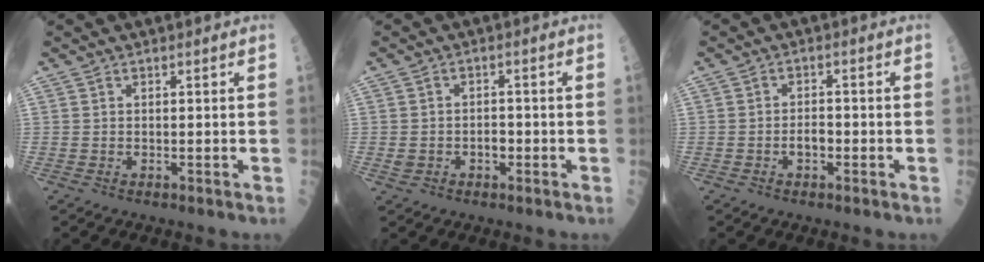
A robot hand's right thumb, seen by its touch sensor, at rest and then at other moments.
{"total": 3.2, "force": [-0.8, 2.5, 1.8], "torque": [-0.016, 0.017, -0.007]}
{"total": 2.6, "force": [-1.0, 1.5, 1.9], "torque": [-0.022, 0.010, -0.017]}